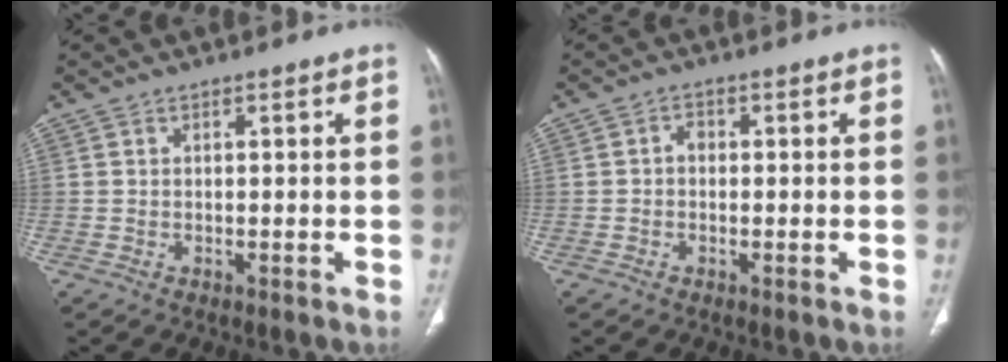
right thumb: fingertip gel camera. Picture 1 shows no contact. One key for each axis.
{"total": 1.6, "fx": -0.2, "fy": 1.2, "fz": 1.0, "tx": -0.010, "ty": 0.006, "tz": -0.007}